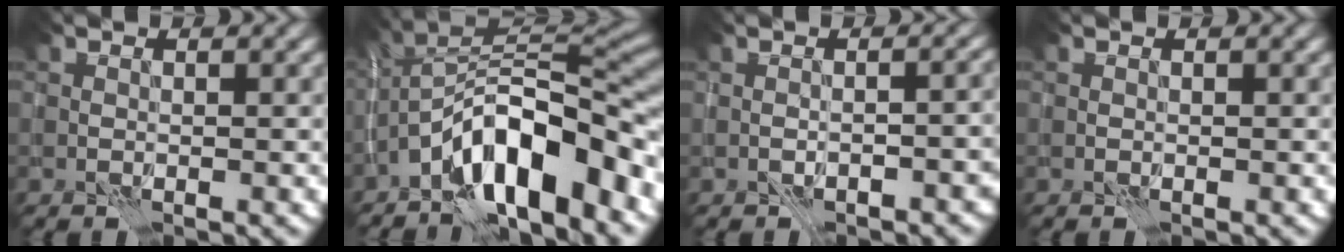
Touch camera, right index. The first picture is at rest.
{"total": 12.0, "force": [-5.6, 4.3, 9.7], "torque": [-0.150, 0.021, -0.108]}
{"total": 3.7, "force": [-2.2, 1.5, 2.6], "torque": [-0.032, 0.010, -0.024]}
{"total": 0.0}